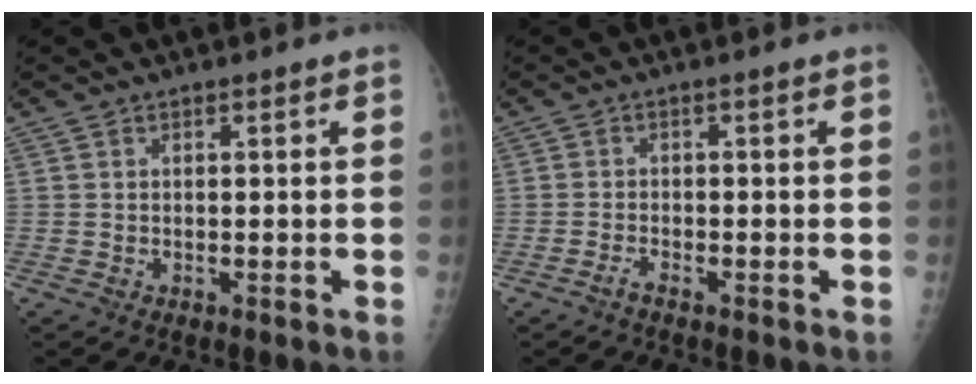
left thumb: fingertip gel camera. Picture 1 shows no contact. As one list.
[{"total": 1.5, "force": [-1.3, 0.2, 0.8], "torque": [-0.023, 0.002, -0.028]}]